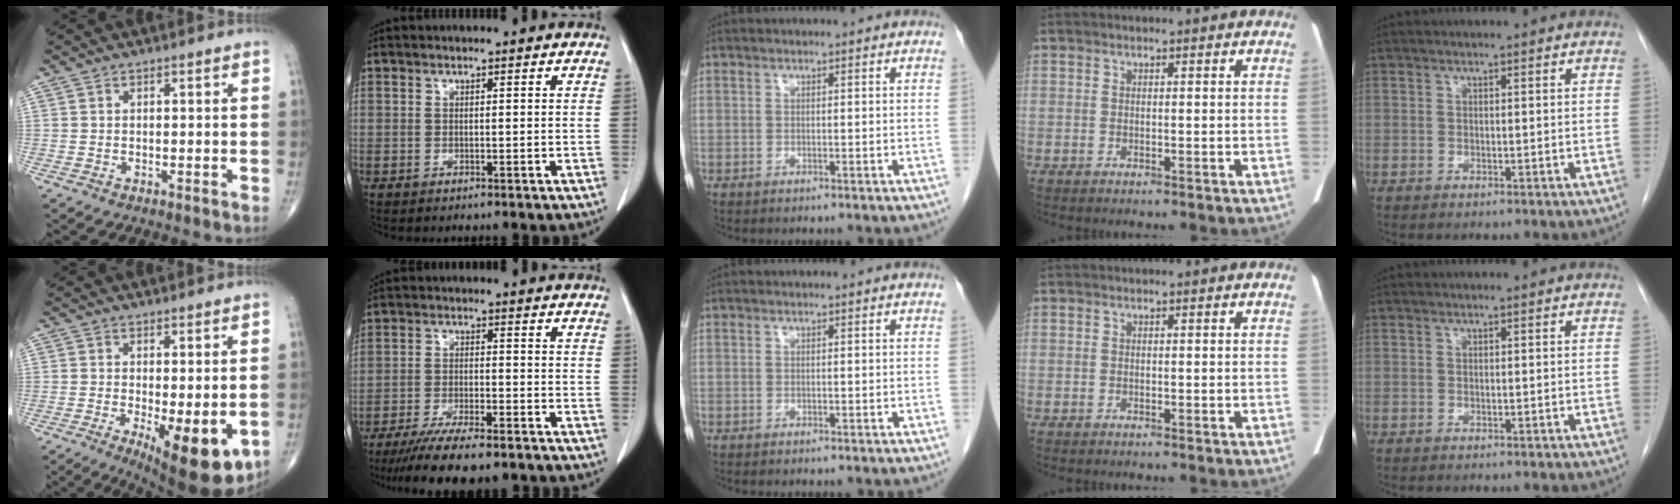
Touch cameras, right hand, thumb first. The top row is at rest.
{"thumb": {"total": 12.5, "force": [-3.5, 4.3, 11.2], "torque": [-0.146, -0.024, -0.039]}, "index": {"total": 12.6, "force": [-10.5, 1.9, 6.7], "torque": [-0.105, -0.021, -0.162]}}